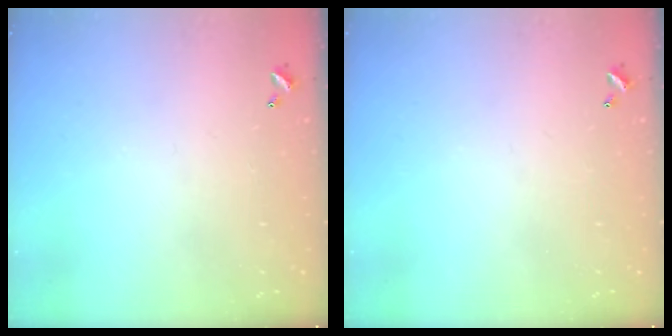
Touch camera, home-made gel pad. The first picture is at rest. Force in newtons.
{"total": 0.0}